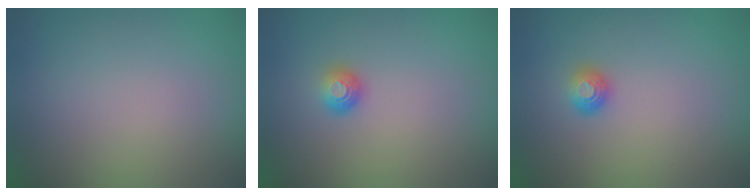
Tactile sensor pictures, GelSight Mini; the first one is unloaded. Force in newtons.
{"total": 1.3, "press": 1.0, "slide": 0.8}
{"total": 1.2, "press": 1.1, "slide": 0.4}